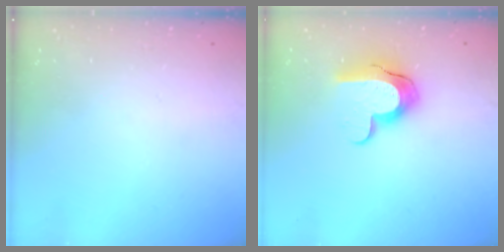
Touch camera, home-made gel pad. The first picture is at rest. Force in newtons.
{"total": 11.1, "press": 11.1, "slide": 0.8}